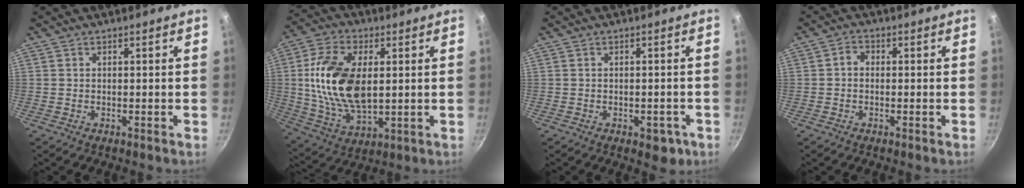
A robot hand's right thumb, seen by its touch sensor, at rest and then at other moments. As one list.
[{"total": 18.0, "force": [2.0, 10.3, 14.7], "torque": [-0.269, -0.003, 0.042]}, {"total": 4.1, "force": [-1.9, 2.3, 2.9], "torque": [-0.020, 0.012, -0.014]}, {"total": 2.2, "force": [-0.2, 1.7, 1.4], "torque": [-0.022, 0.009, -0.009]}]